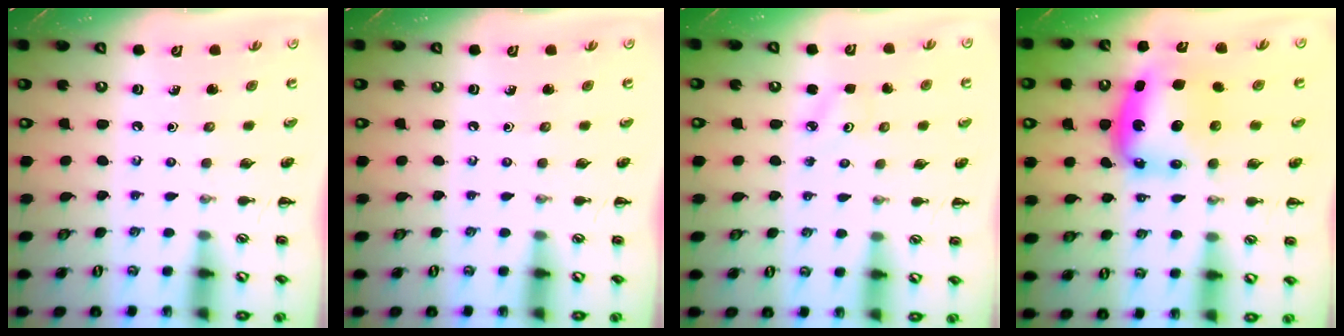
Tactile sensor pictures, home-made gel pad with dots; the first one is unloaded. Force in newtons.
{"total": 0.0}
{"total": 2.3, "press": 2.2, "slide": 0.6}
{"total": 6.6, "press": 6.3, "slide": 2.0}